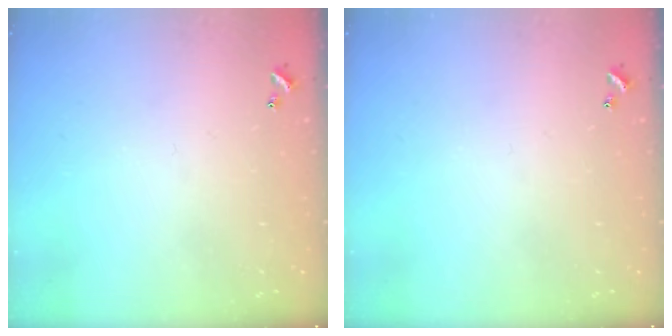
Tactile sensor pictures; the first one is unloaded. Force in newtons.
{"total": 0.0}